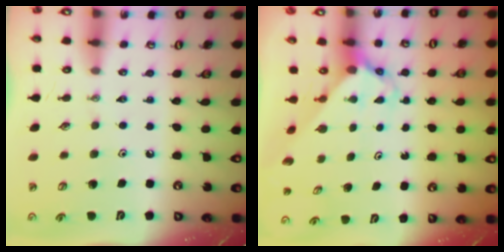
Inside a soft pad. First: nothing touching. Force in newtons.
{"total": 3.5, "press": 3.5, "slide": 0.3}